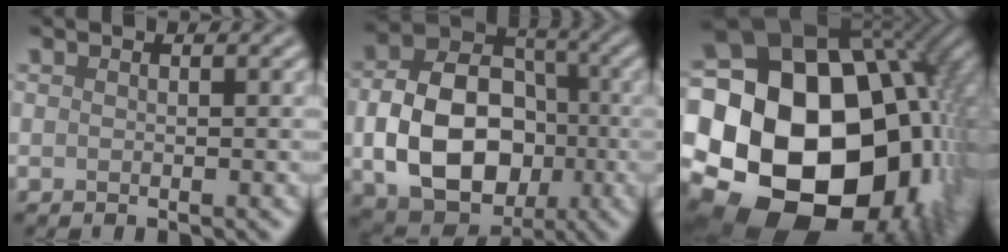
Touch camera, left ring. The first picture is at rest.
{"total": 11.6, "force": [-2.1, 8.5, 7.6], "torque": [-0.141, -0.012, -0.039]}
{"total": 23.6, "force": [-2.2, 17.7, 15.5], "torque": [-0.277, -0.015, -0.064]}